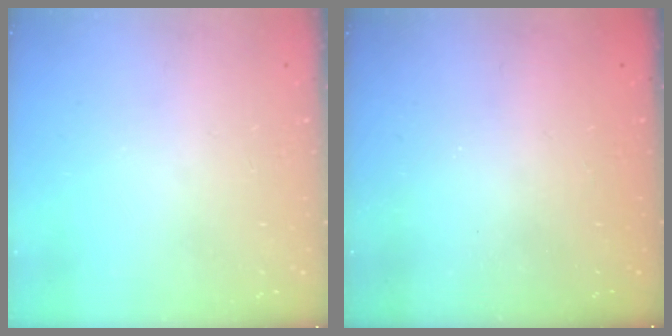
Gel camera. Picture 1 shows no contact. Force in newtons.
{"total": 2.4, "press": 2.3, "slide": 0.7}